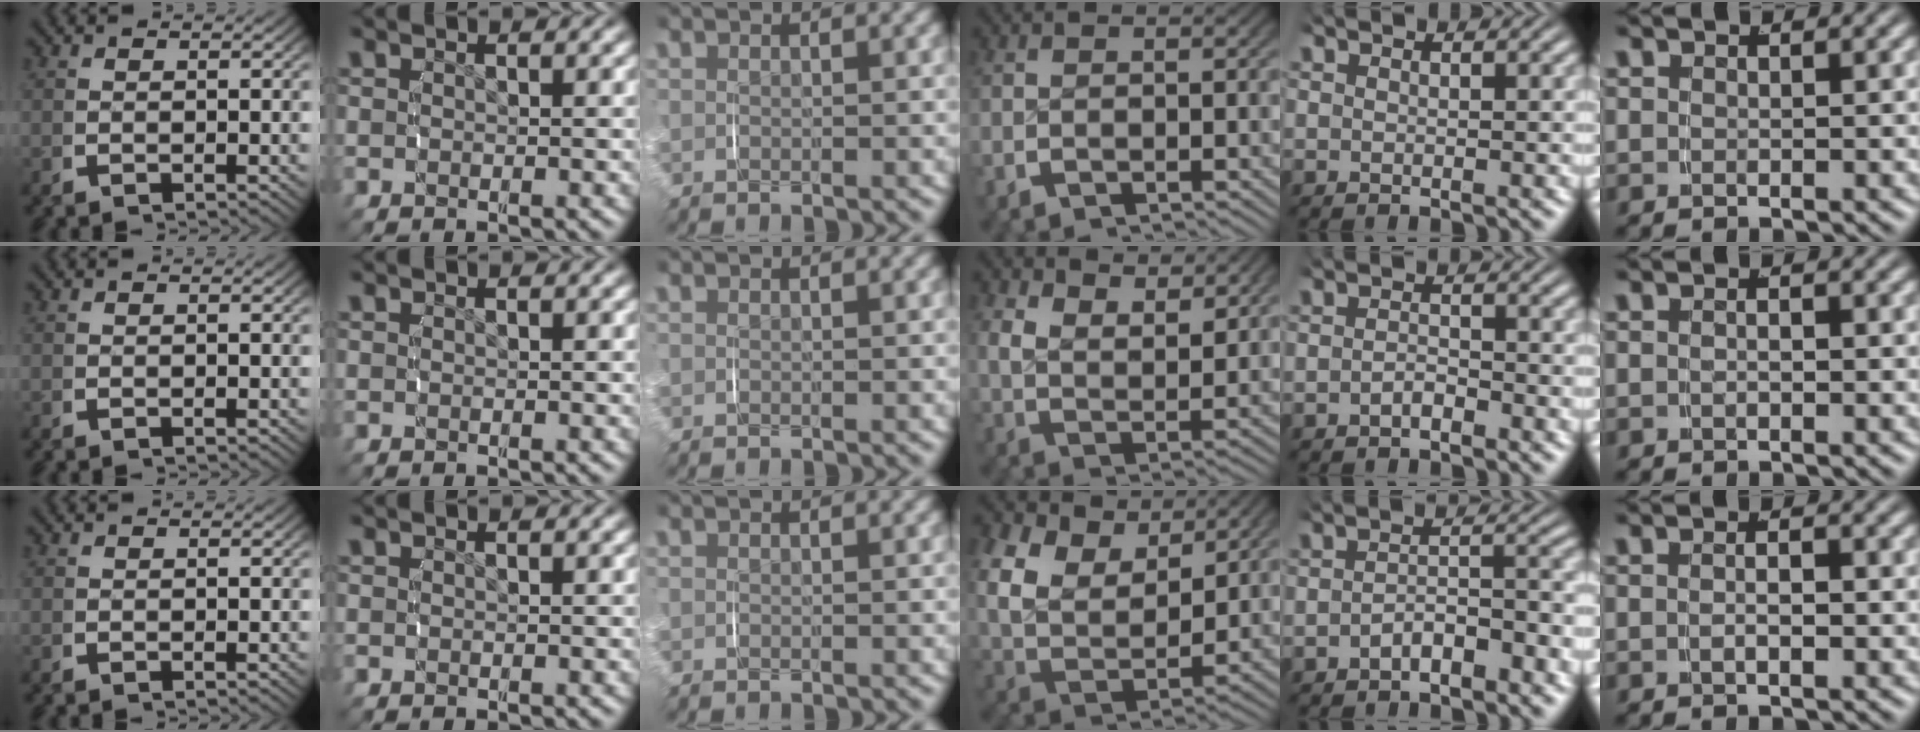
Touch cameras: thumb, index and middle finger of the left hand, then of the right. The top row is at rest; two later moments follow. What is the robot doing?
{"motion": "lift_and_place", "object": "pen bag"}